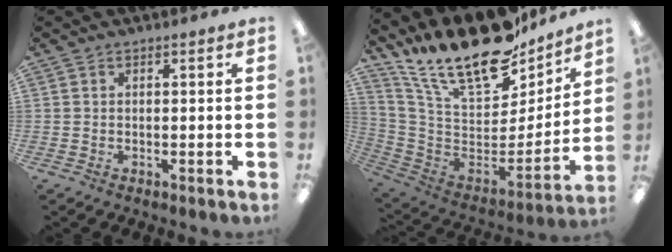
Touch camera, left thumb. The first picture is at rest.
{"total": 23.9, "force": [17.9, 9.2, 12.9], "torque": [-0.222, -0.132, 0.311]}